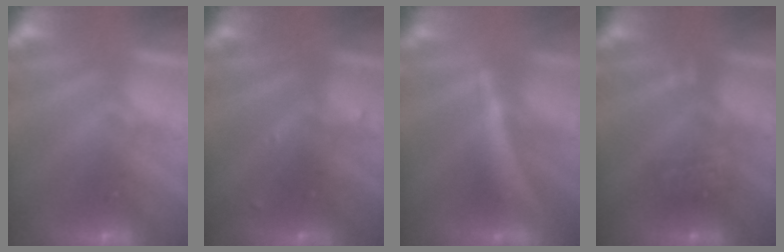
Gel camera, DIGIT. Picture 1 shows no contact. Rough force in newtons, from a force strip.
{"total": 2.5}
{"total": 4.5}
{"total": 2.5}